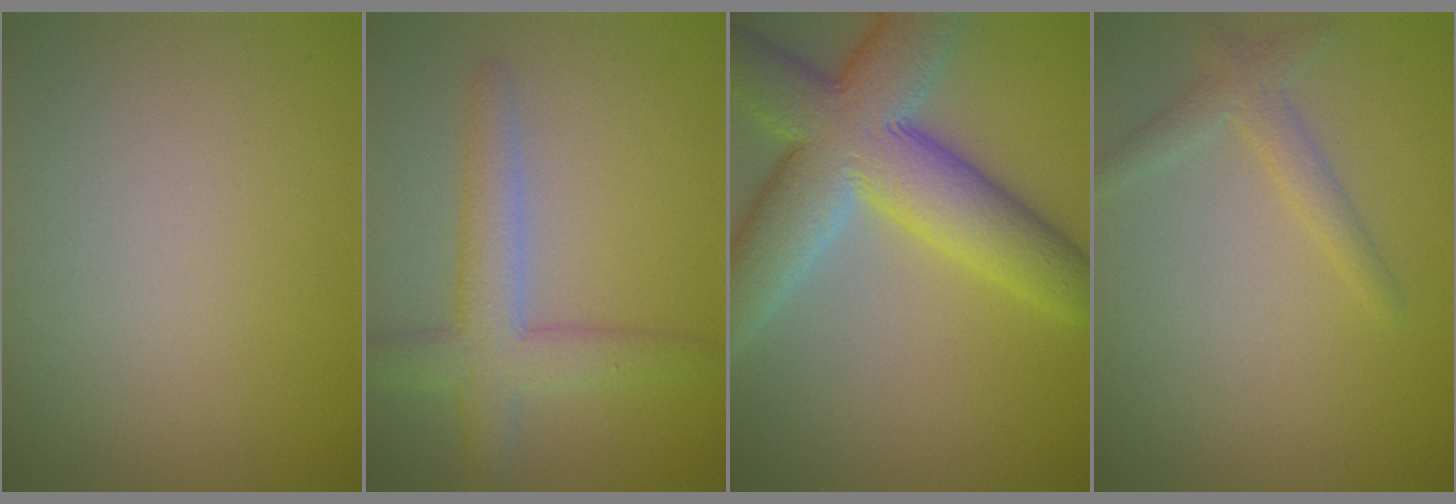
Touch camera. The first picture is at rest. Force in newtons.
{"total": 4.7, "press": 4.7, "slide": 0.1}
{"total": 11.6, "press": 11.6, "slide": 0.4}
{"total": 2.1, "press": 2.1, "slide": 0.1}